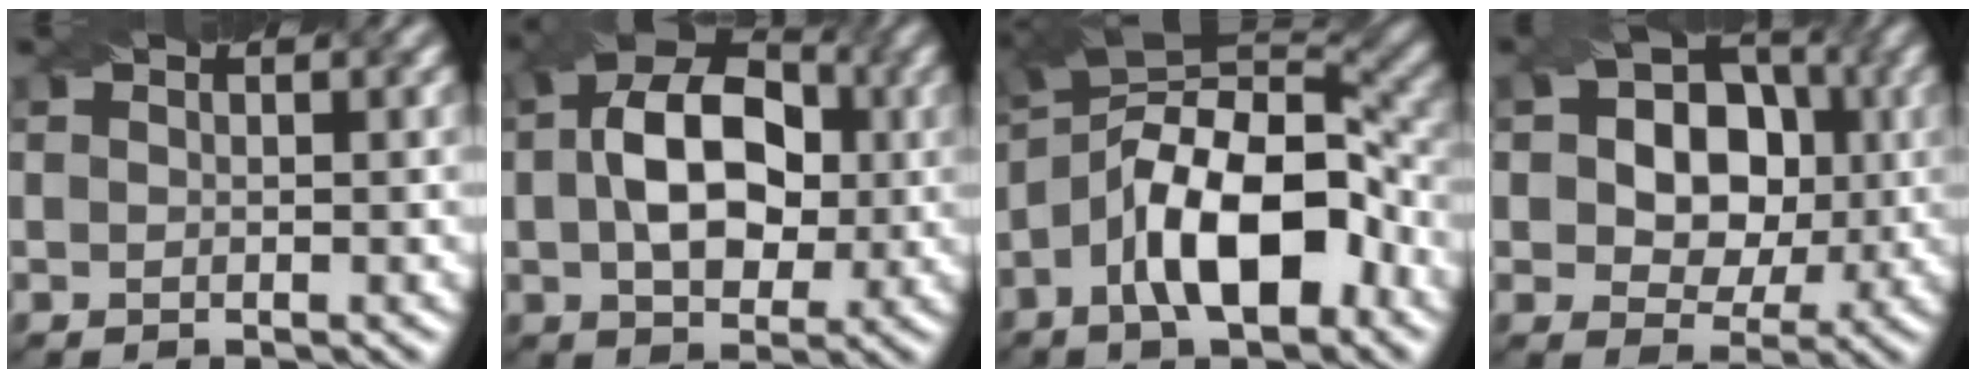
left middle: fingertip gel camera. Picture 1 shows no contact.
{"total": 9.6, "force": [0.8, 6.2, 7.3], "torque": [-0.127, 0.011, 0.005]}
{"total": 11.5, "force": [-3.6, 4.6, 9.9], "torque": [-0.166, 0.017, -0.069]}
{"total": 8.6, "force": [1.2, 6.7, 5.1], "torque": [-0.065, 0.025, 0.006]}